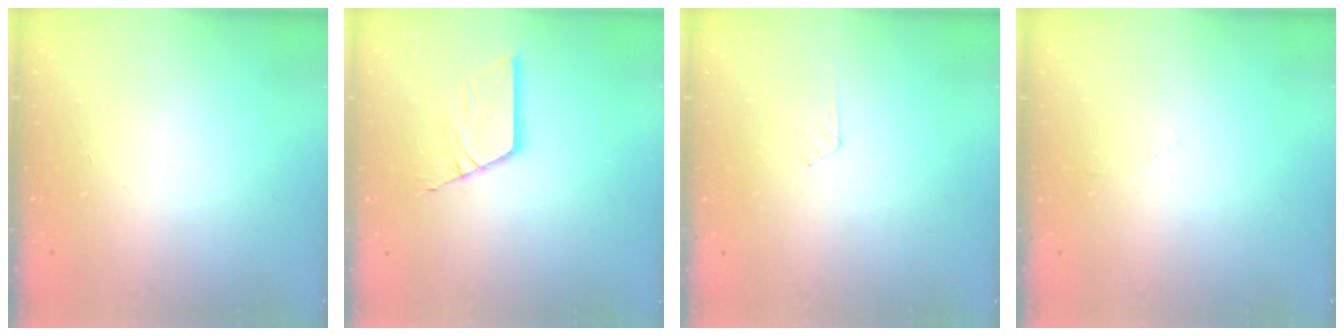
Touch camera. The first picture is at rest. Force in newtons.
{"total": 8.4, "press": 8.3, "slide": 0.7}
{"total": 3.7, "press": 3.7, "slide": 0.4}
{"total": 3.1, "press": 3.1, "slide": 0.4}